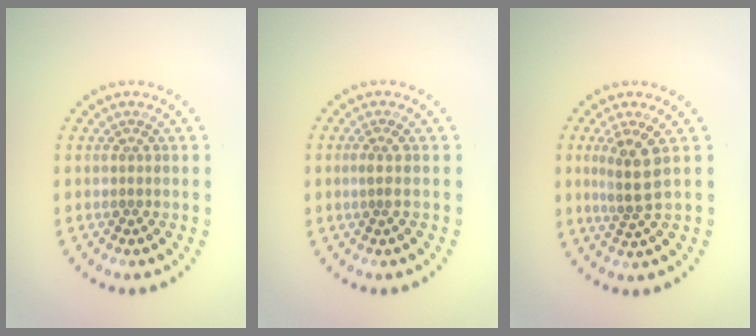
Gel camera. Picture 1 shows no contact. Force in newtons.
{"total": 1.0, "press": 0.7, "slide": 0.7}
{"total": 2.9, "press": 2.4, "slide": 1.7}